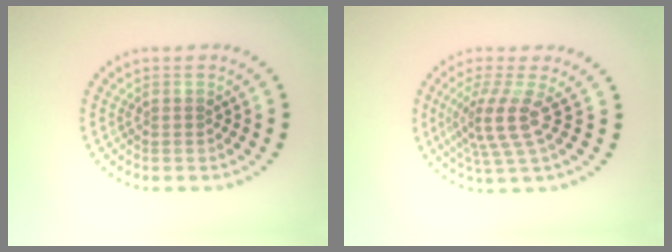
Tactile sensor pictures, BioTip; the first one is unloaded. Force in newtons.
{"total": 3.5, "press": 2.5, "slide": 2.4}